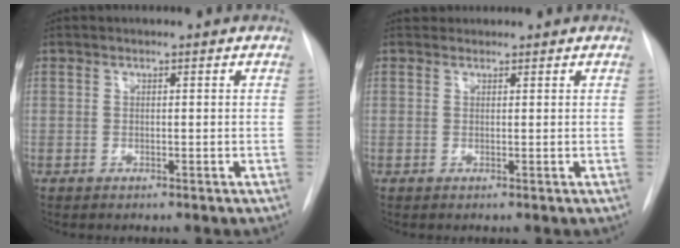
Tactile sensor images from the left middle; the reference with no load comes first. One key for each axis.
{"total": 1.4, "fx": 1.3, "fy": 0.6, "fz": -0.2, "tx": 0.002, "ty": 0.015, "tz": 0.022}